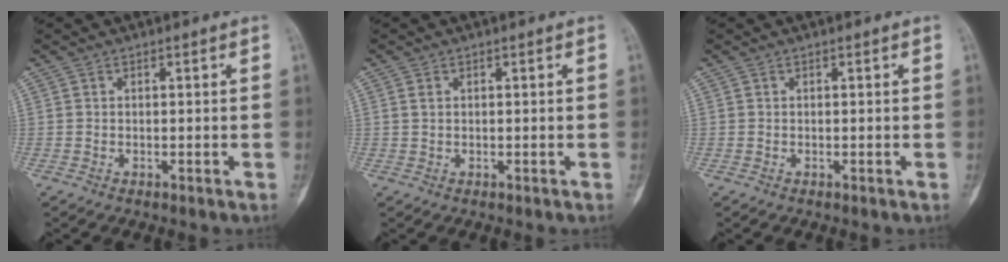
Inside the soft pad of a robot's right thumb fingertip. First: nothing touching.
{"total": 1.0, "force": [0.4, 0.7, 0.7], "torque": [-0.013, 0.003, 0.011]}
{"total": 0.0}